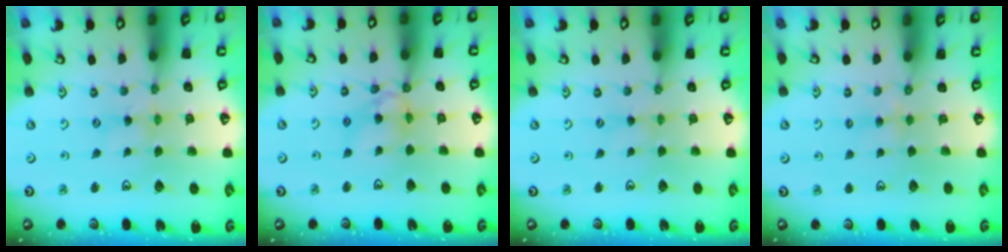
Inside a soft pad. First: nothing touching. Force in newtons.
{"total": 9.2, "press": 9.2, "slide": 0.9}
{"total": 0.7, "press": 0.6, "slide": 0.2}
{"total": 3.0, "press": 3.0, "slide": 0.5}